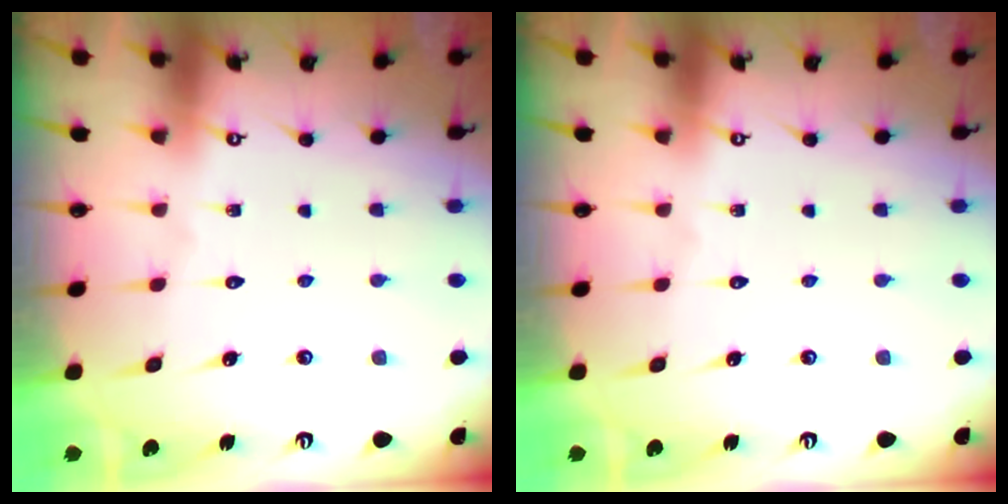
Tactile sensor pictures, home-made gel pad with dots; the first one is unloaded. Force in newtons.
{"total": 0.0}